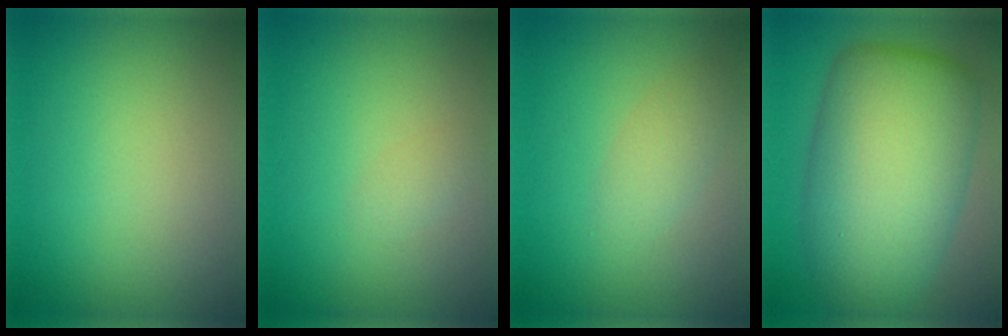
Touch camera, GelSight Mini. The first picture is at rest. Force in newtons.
{"total": 0.8, "press": 0.8, "slide": 0.0}
{"total": 1.9, "press": 1.9, "slide": 0.0}
{"total": 12.2, "press": 12.2, "slide": 0.2}